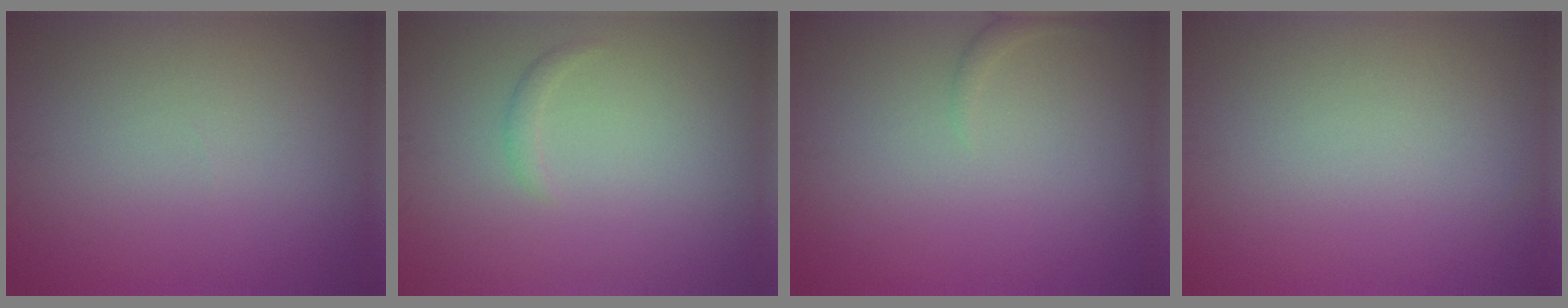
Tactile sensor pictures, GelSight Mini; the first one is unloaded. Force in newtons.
{"total": 0.8, "press": 0.8, "slide": 0.1}
{"total": 0.8, "press": 0.8, "slide": 0.1}
{"total": 0.0}